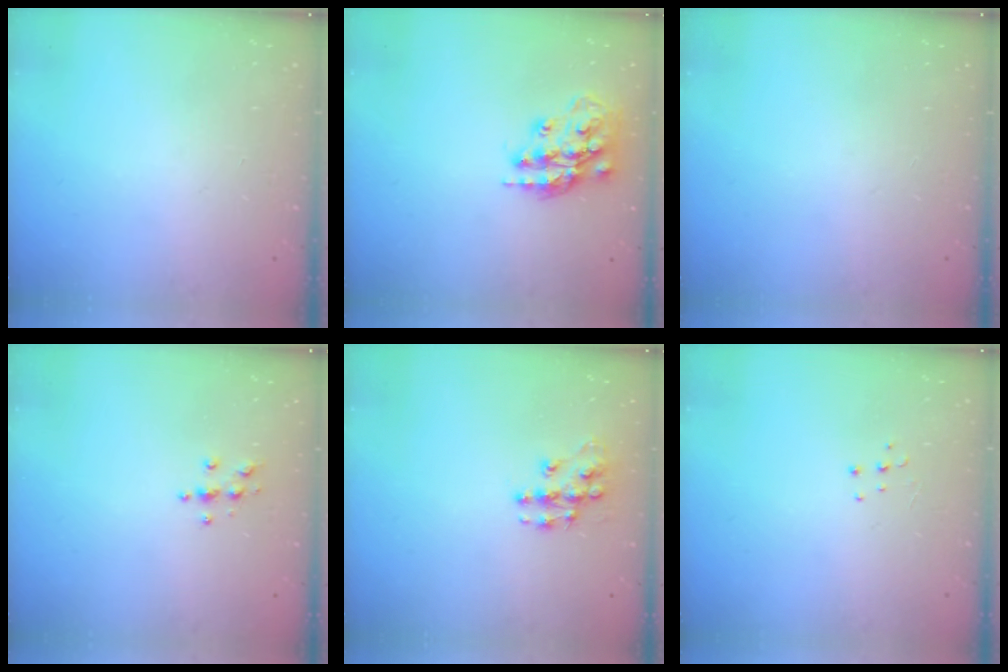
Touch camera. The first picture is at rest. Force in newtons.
{"total": 15.5, "press": 15.5, "slide": 1.1}
{"total": 0.0}
{"total": 3.6, "press": 3.6, "slide": 0.4}
{"total": 9.7, "press": 9.7, "slide": 0.7}
{"total": 4.3, "press": 4.3, "slide": 0.3}